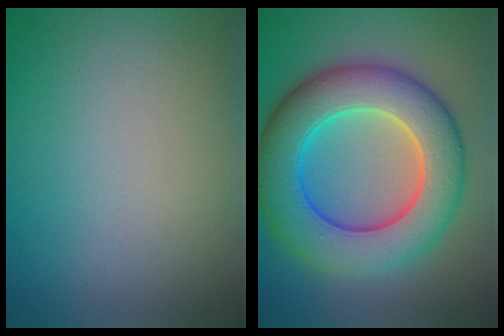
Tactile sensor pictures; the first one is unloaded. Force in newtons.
{"total": 10.4, "press": 10.4, "slide": 0.2}